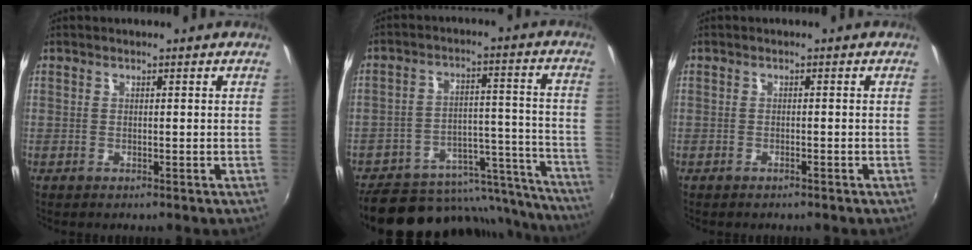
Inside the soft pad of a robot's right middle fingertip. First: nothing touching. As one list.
[{"total": 21.0, "force": [-16.4, 10.6, 7.6], "torque": [-0.127, 0.051, -0.196]}, {"total": 0.8, "force": [-0.7, 0.2, 0.2], "torque": [-0.006, 0.002, -0.012]}]